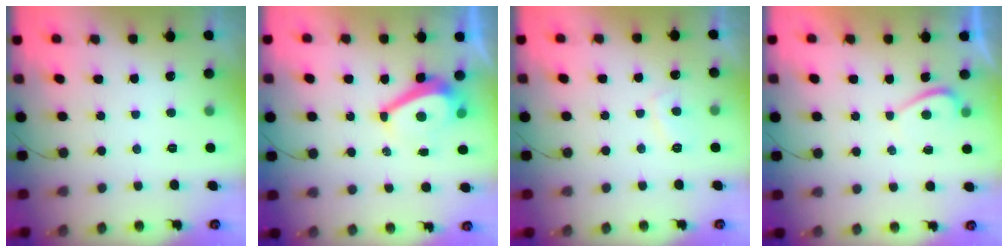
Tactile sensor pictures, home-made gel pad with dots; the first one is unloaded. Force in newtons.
{"total": 6.7, "press": 6.6, "slide": 0.9}
{"total": 3.0, "press": 3.0, "slide": 0.6}
{"total": 0.7, "press": 0.5, "slide": 0.5}